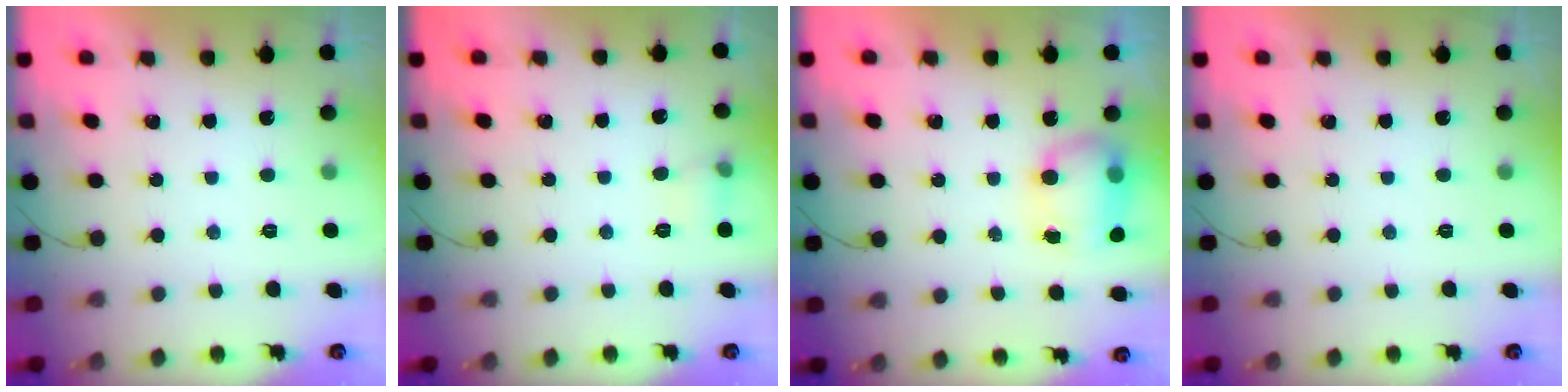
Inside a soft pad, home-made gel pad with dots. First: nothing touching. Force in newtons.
{"total": 5.7, "press": 5.2, "slide": 2.2}
{"total": 9.6, "press": 8.5, "slide": 4.4}
{"total": 0.0}